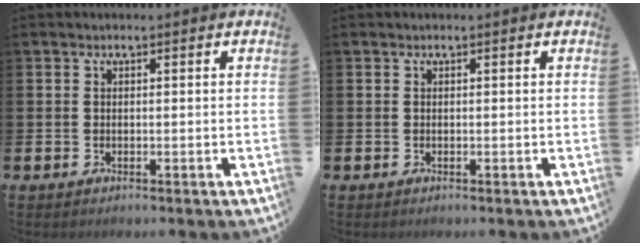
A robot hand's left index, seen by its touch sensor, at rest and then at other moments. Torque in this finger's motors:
{"motor_torque": [0.00, 0.00, 0.00, 0.00]}